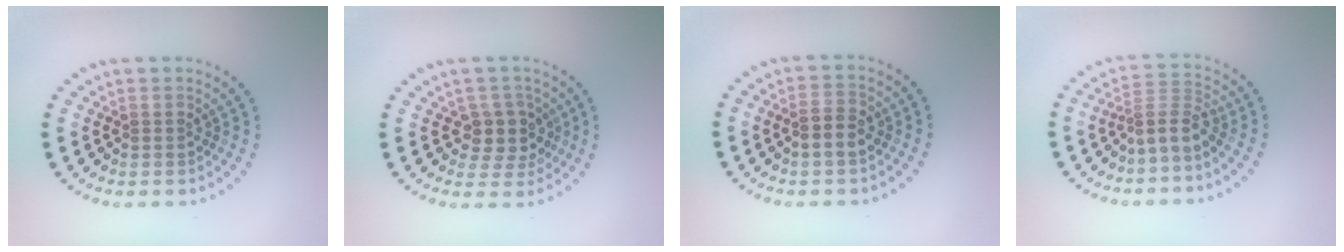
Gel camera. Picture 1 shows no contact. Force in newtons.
{"total": 3.1, "press": 2.6, "slide": 1.7}
{"total": 2.5, "press": 2.4, "slide": 0.5}
{"total": 3.0, "press": 2.0, "slide": 2.2}